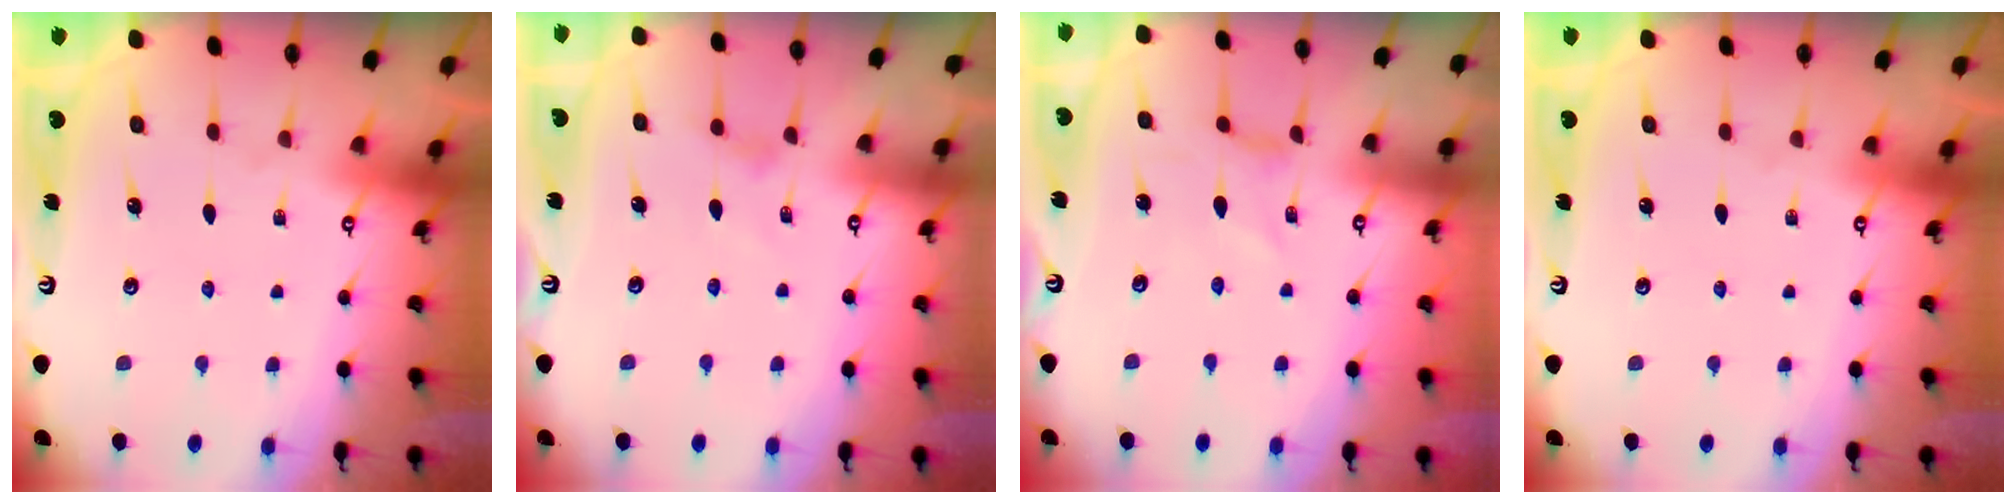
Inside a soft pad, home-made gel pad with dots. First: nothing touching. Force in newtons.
{"total": 2.4, "press": 2.3, "slide": 0.4}
{"total": 0.0}
{"total": 0.0}